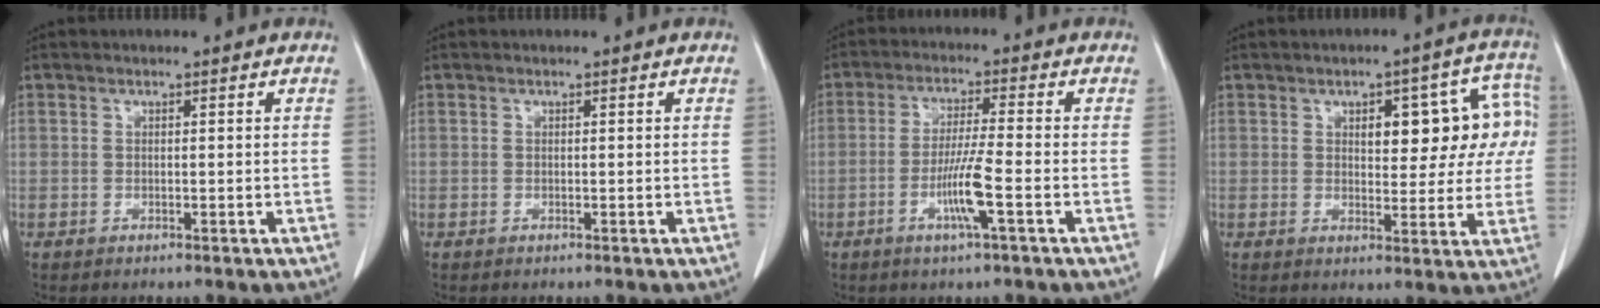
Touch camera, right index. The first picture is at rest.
{"total": 0.0}
{"total": 6.7, "force": [-2.4, -0.4, 6.2], "torque": [-0.121, -0.007, -0.047]}
{"total": 11.1, "force": [2.6, 4.9, 9.6], "torque": [-0.102, 0.036, 0.035]}